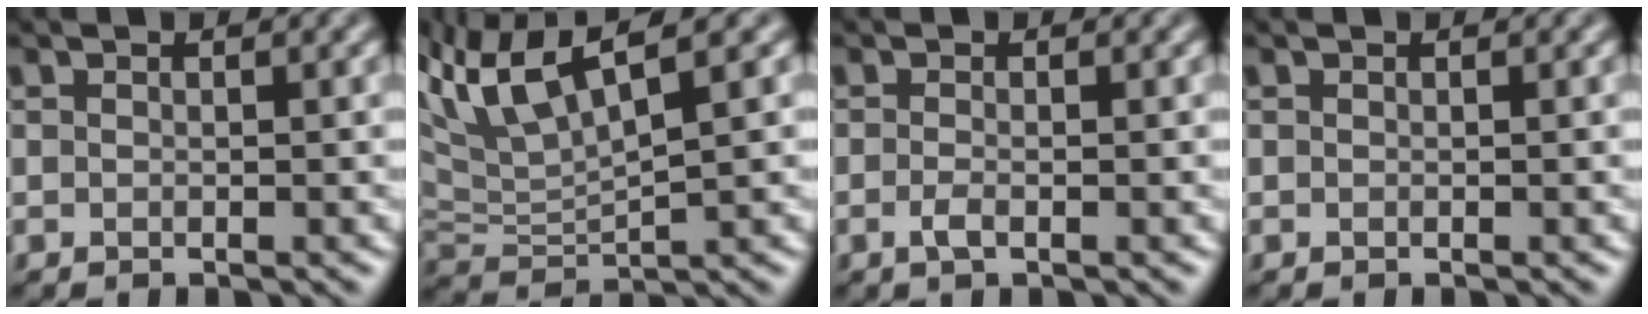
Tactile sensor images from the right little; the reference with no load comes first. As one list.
[{"total": 6.4, "force": [5.5, -0.2, 3.3], "torque": [-0.074, 0.029, 0.102]}, {"total": 0.5, "force": [-0.4, -0.3, 0.2], "torque": [-0.013, 0.007, -0.015]}, {"total": 0.0}]